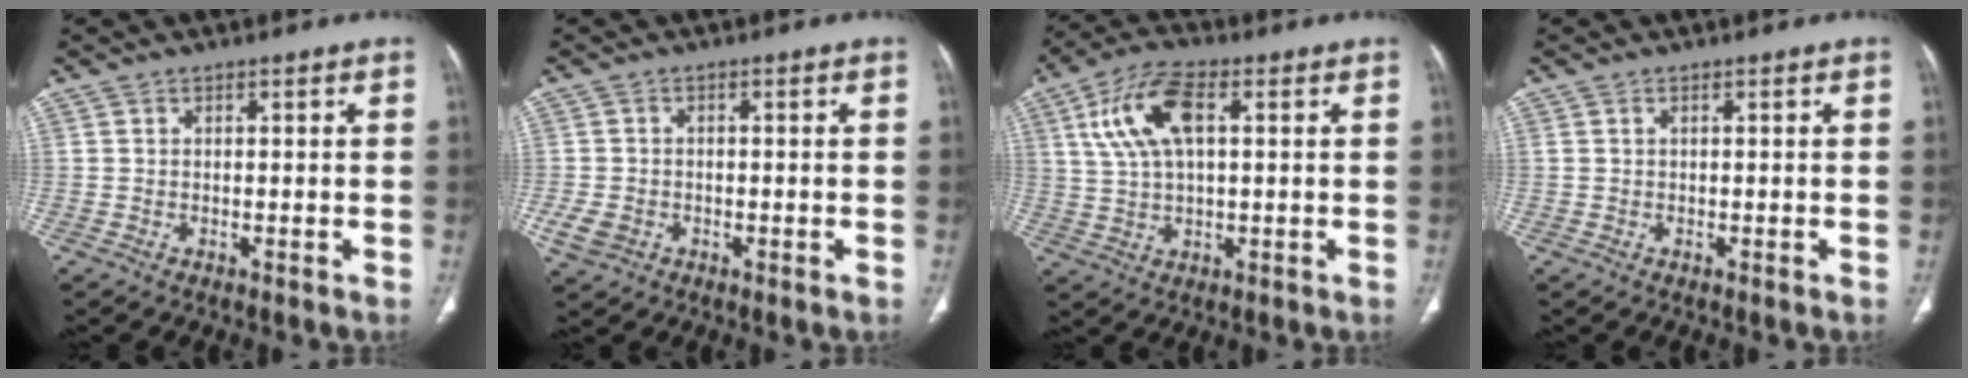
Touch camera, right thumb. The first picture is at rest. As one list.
[{"total": 3.9, "force": [-1.1, 3.2, 2.0], "torque": [-0.038, 0.002, -0.016]}, {"total": 11.6, "force": [3.3, 5.5, 9.7], "torque": [-0.197, 0.014, 0.062]}, {"total": 0.6, "force": [0.3, 0.3, 0.5], "torque": [-0.013, 0.009, 0.008]}]